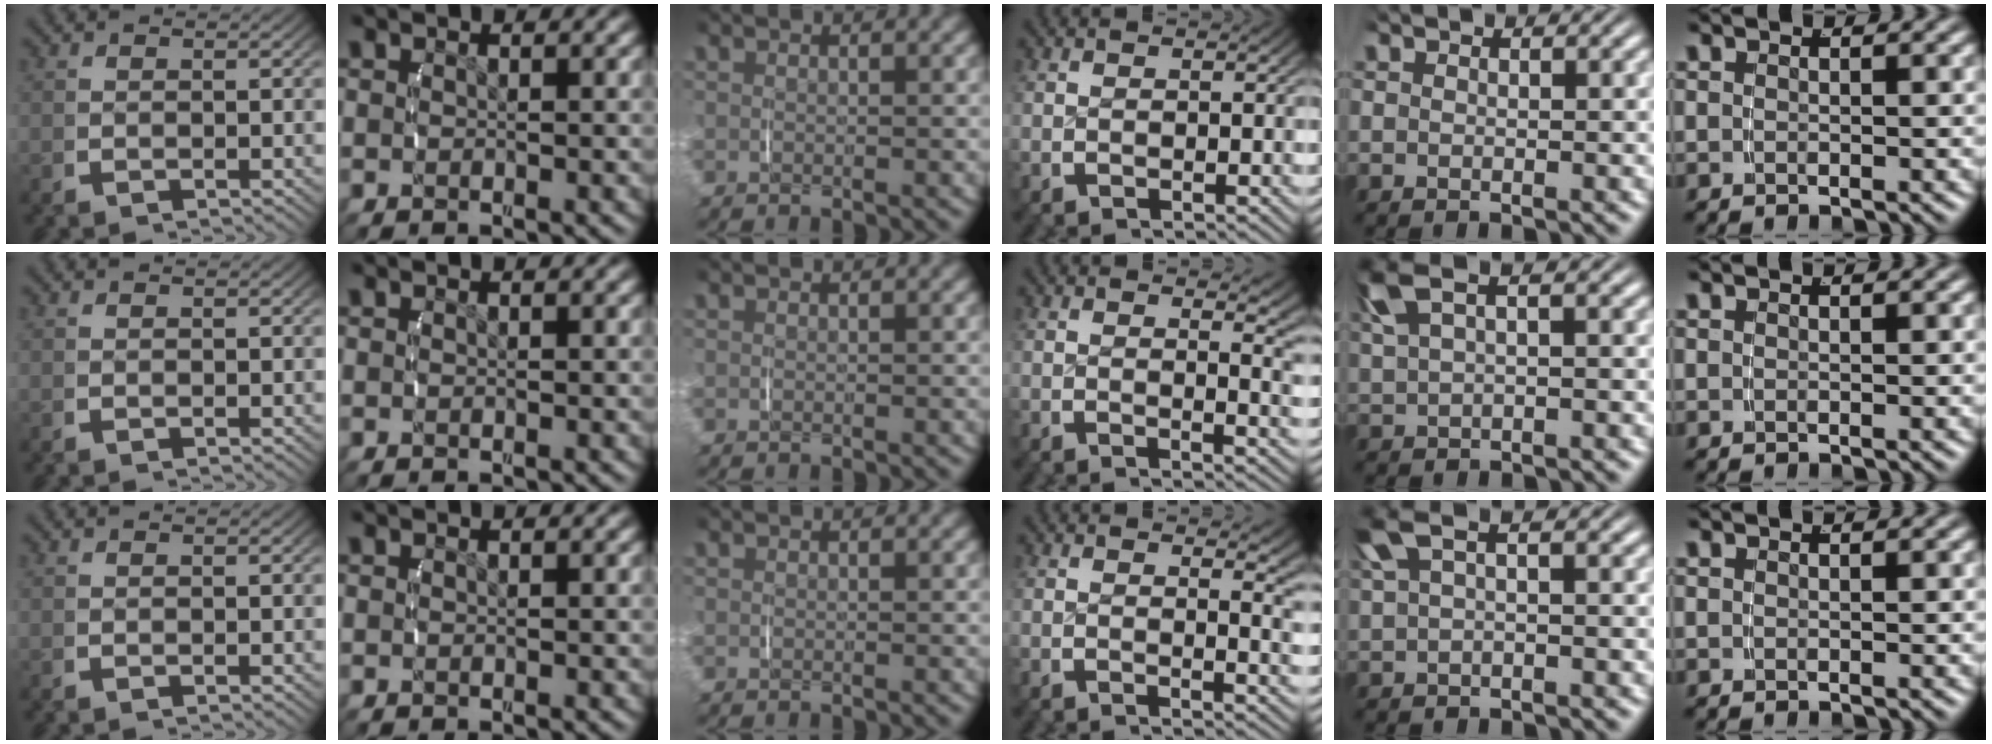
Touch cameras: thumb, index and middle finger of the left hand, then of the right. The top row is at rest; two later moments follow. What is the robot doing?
{"motion": "lift_and_place", "object": "measuring cup"}